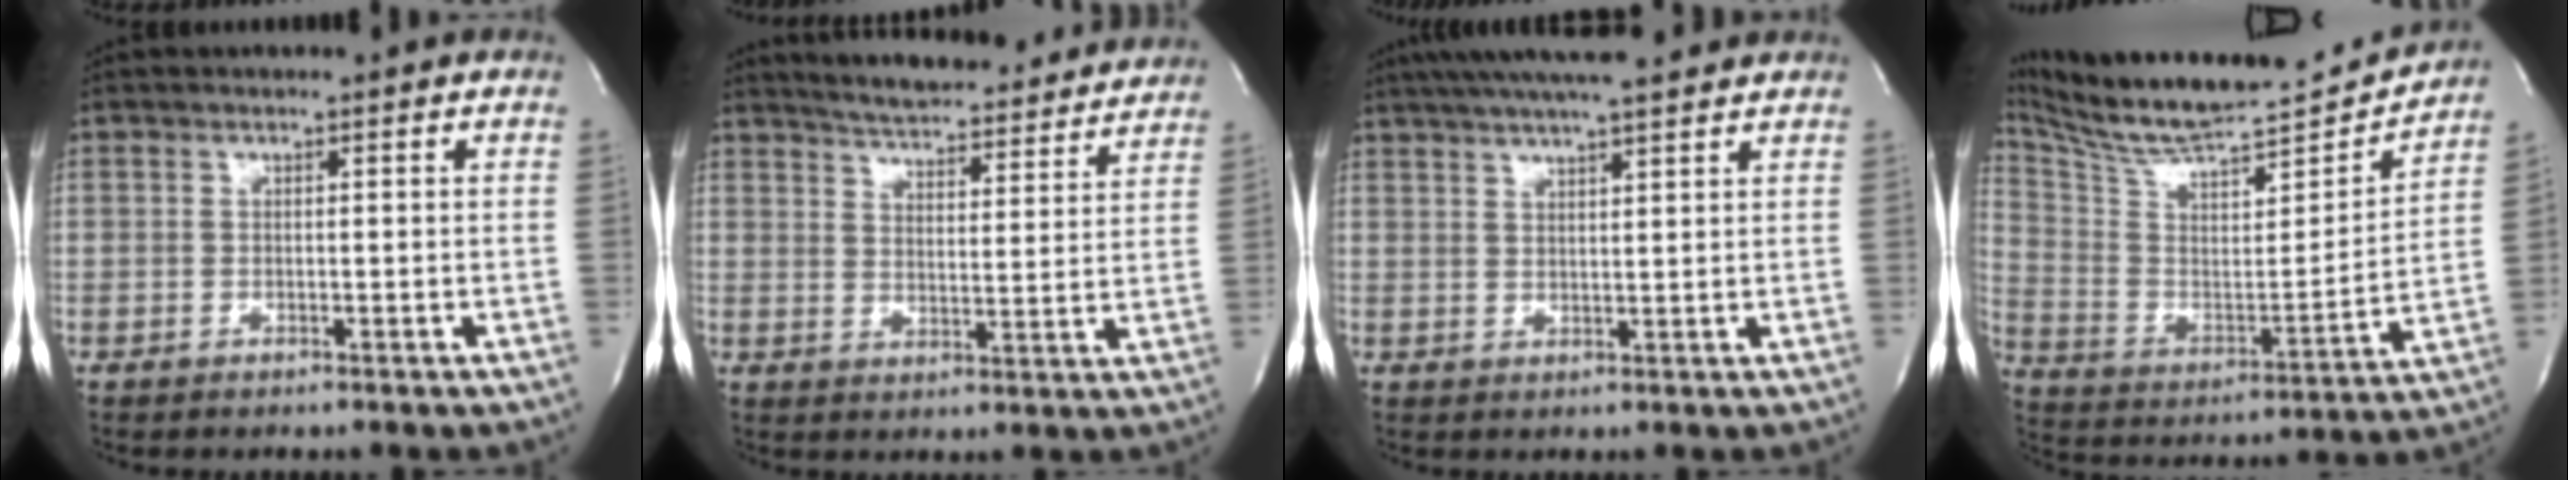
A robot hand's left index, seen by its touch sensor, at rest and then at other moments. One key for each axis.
{"total": 19.5, "fx": 18.2, "fy": 3.1, "fz": 6.2, "tx": -0.089, "ty": -0.007, "tz": 0.239}
{"total": 13.7, "fx": 11.7, "fy": 1.6, "fz": 6.9, "tx": -0.122, "ty": 0.032, "tz": 0.176}
{"total": 23.6, "fx": 22.1, "fy": 2.7, "fz": 7.9, "tx": -0.155, "ty": -0.033, "tz": 0.346}